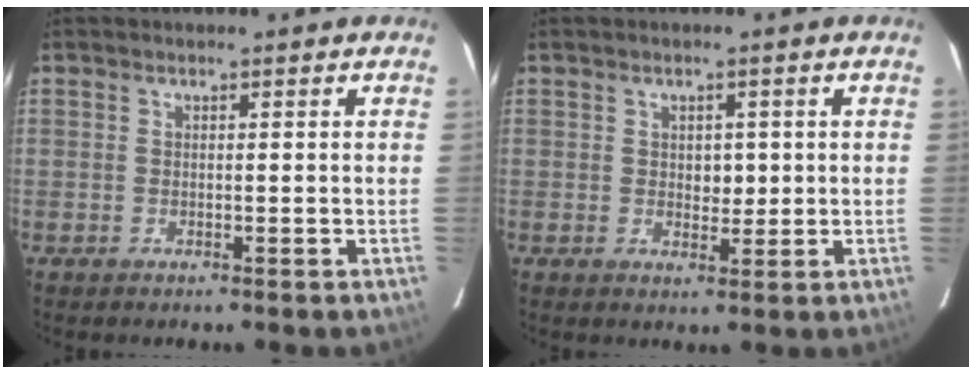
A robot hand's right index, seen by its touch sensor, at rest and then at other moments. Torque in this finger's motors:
{"motor_torque": [0.46, 0.22, 0.23, 0.05]}